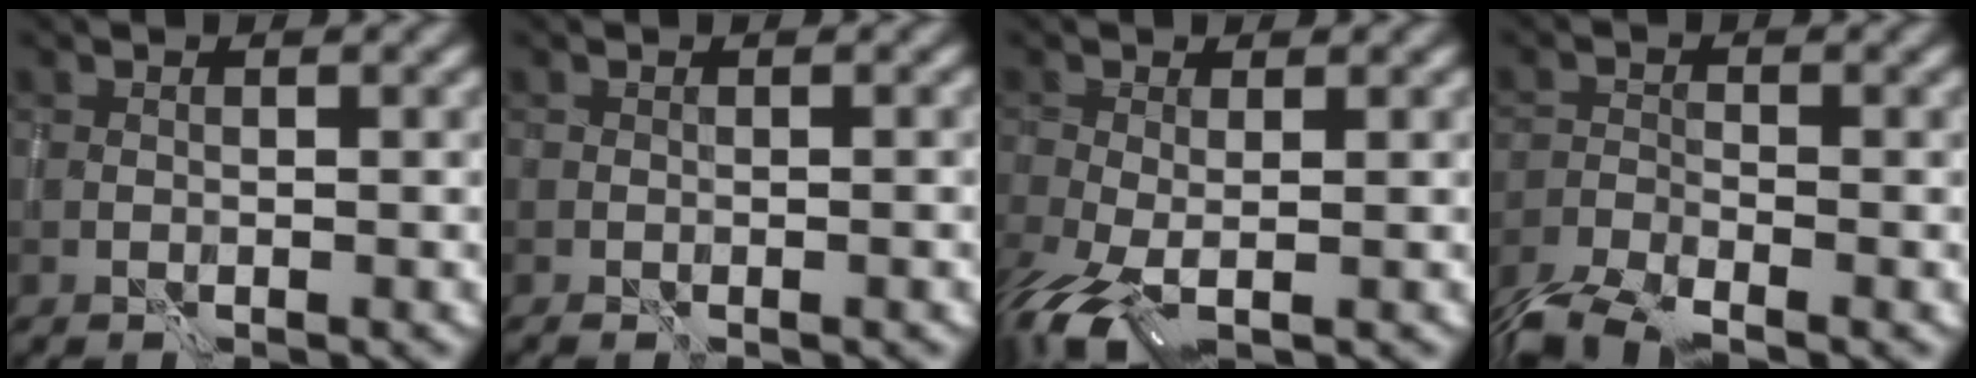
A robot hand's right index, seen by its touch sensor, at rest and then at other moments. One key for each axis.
{"total": 1.0, "fx": -0.4, "fy": 0.4, "fz": 0.9, "tx": -0.004, "ty": 0.008, "tz": -0.003}
{"total": 4.2, "fx": -1.9, "fy": 1.7, "fz": 3.3, "tx": -0.078, "ty": -0.016, "tz": -0.040}
{"total": 4.3, "fx": -3.6, "fy": 1.3, "fz": 2.0, "tx": -0.035, "ty": -0.016, "tz": -0.077}